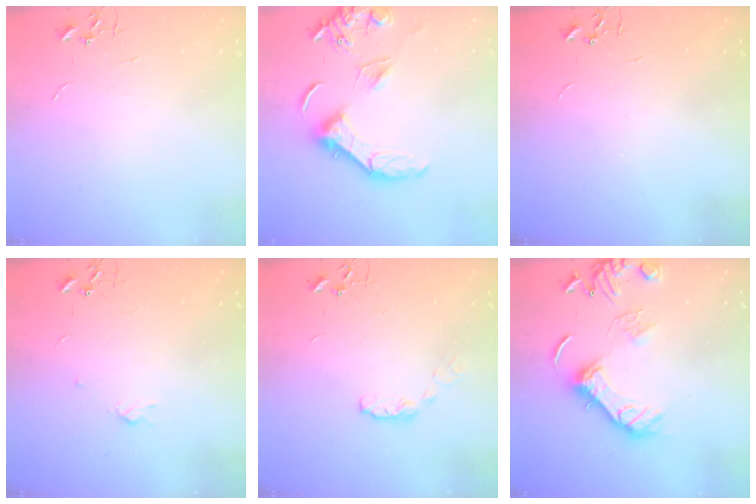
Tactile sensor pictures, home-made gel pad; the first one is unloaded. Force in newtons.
{"total": 14.7, "press": 14.7, "slide": 1.4}
{"total": 0.0}
{"total": 3.5, "press": 3.5, "slide": 0.7}
{"total": 5.6, "press": 5.6, "slide": 0.5}
{"total": 14.6, "press": 14.5, "slide": 1.2}